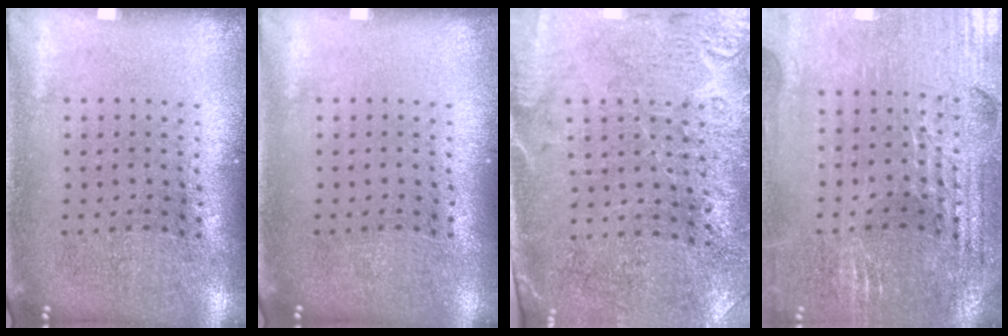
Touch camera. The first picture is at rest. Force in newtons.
{"total": 0.0}
{"total": 2.9, "press": 2.6, "slide": 1.2}
{"total": 2.9, "press": 2.8, "slide": 0.5}